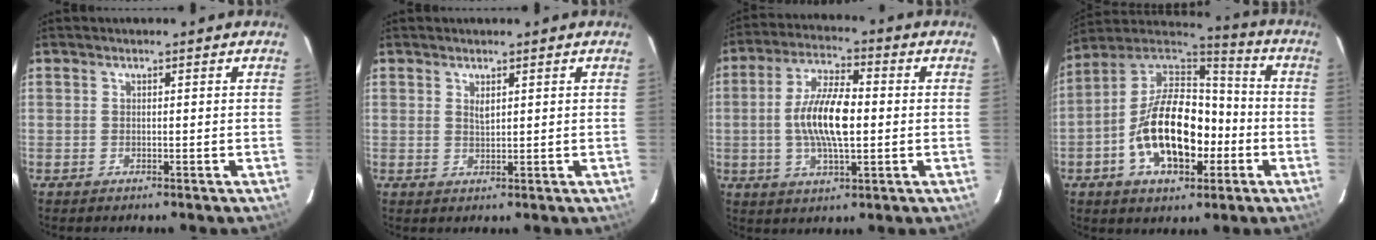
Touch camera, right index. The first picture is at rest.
{"total": 1.4, "force": [0.8, 0.5, 1.1], "torque": [-0.017, 0.001, 0.015]}
{"total": 11.7, "force": [-0.6, 4.2, 10.9], "torque": [-0.214, 0.006, -0.011]}
{"total": 18.6, "force": [-5.2, 10.2, 14.7], "torque": [-0.281, 0.014, -0.086]}